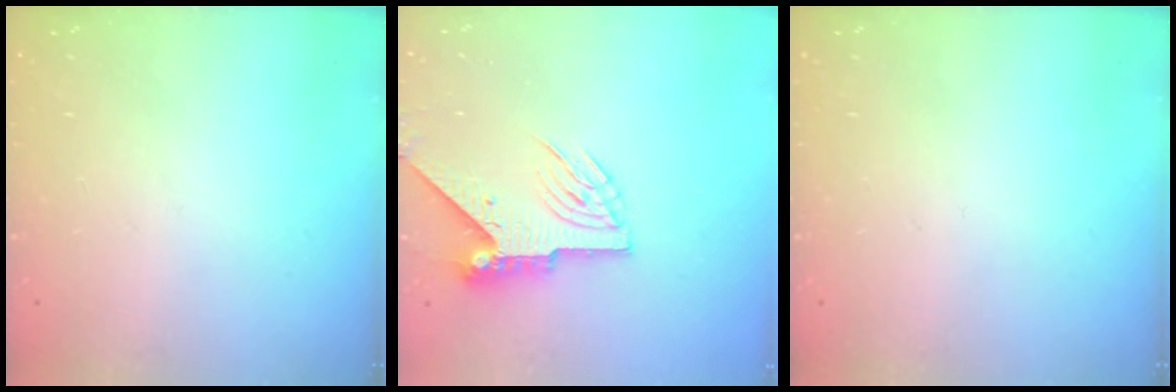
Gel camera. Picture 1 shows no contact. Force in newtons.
{"total": 7.3, "press": 7.3, "slide": 0.6}
{"total": 0.0}